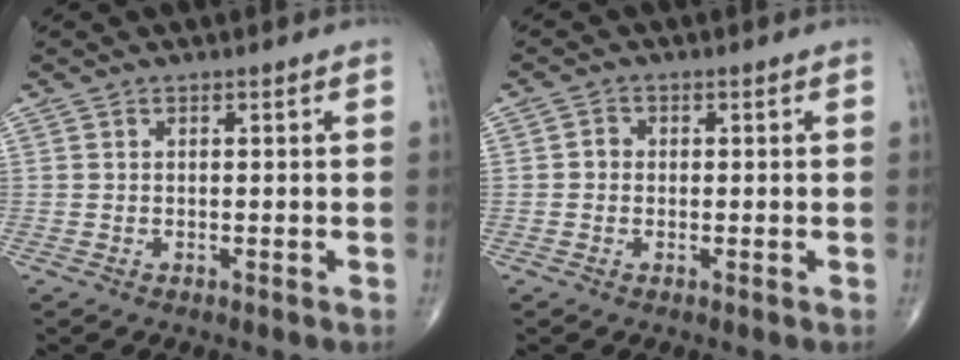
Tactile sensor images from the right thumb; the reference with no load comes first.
{"total": 1.7, "force": [-0.1, 1.6, 0.7], "torque": [-0.002, 0.005, -0.006]}